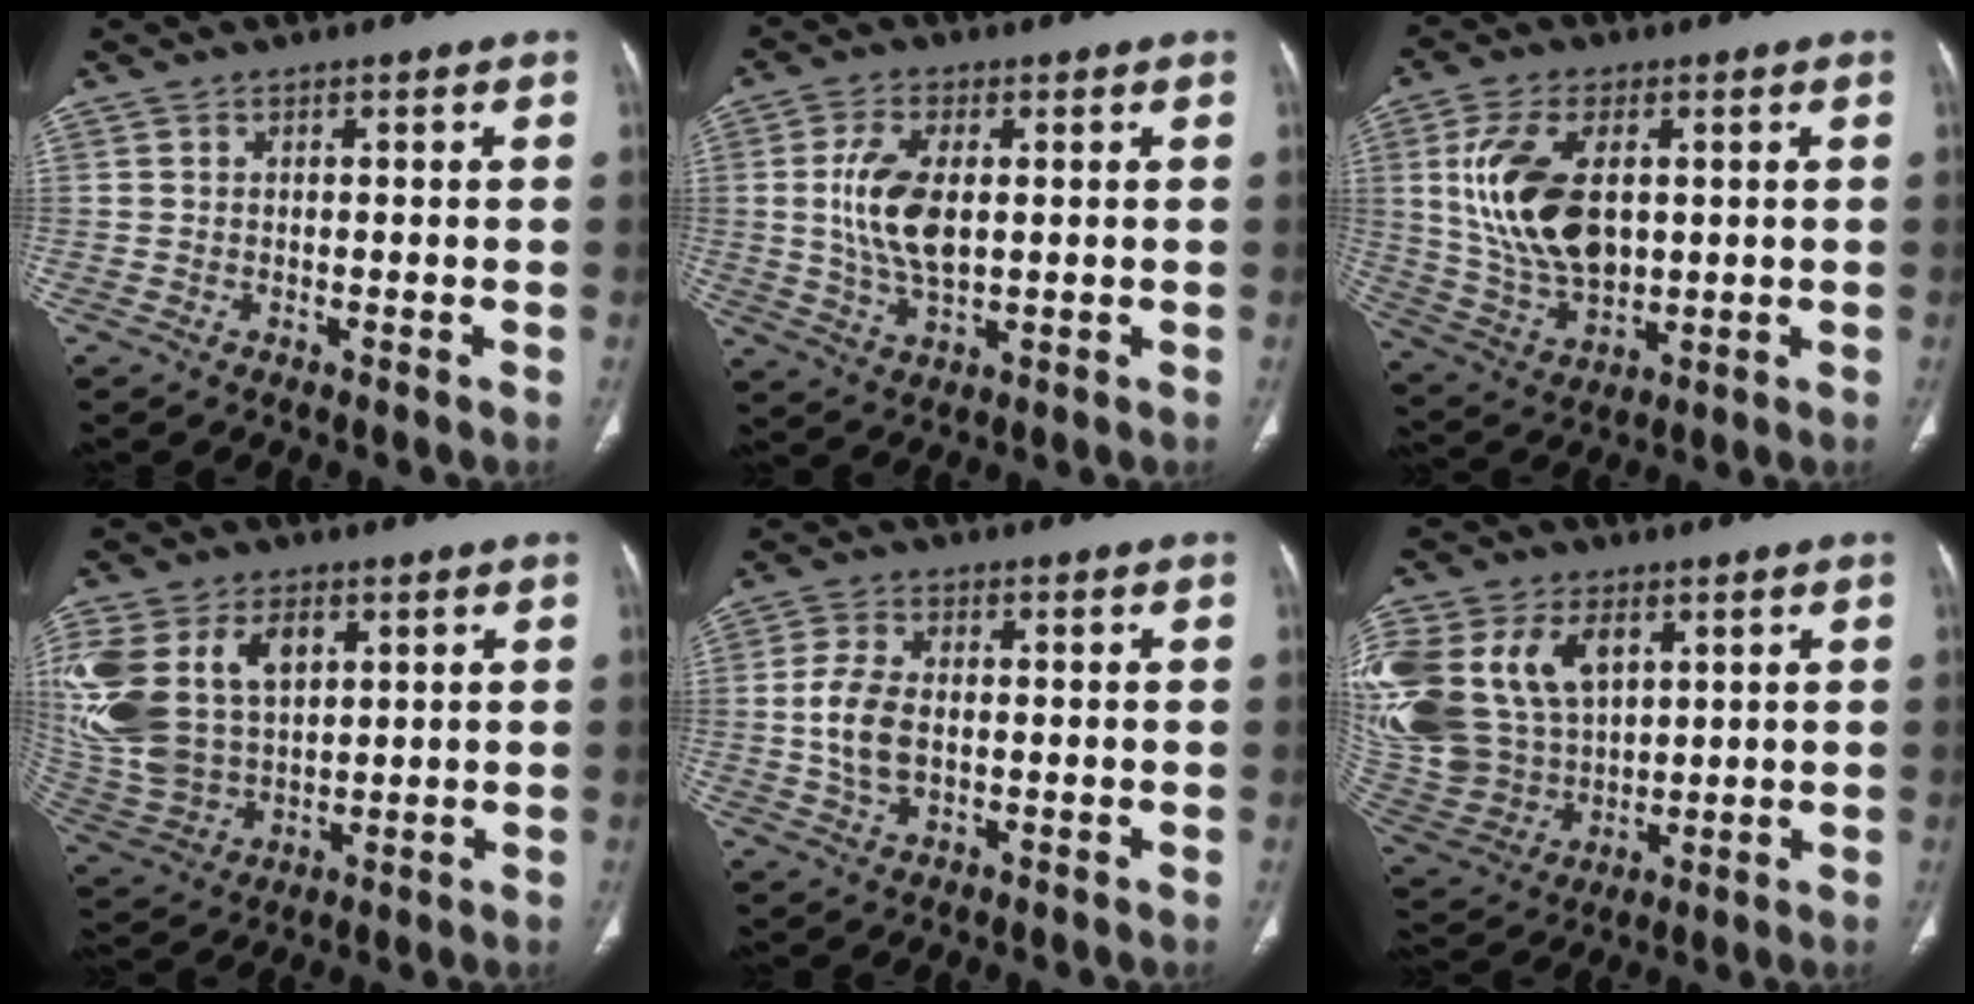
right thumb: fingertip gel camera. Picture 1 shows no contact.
{"total": 10.3, "force": [1.1, 5.3, 8.8], "torque": [-0.179, -0.006, 0.026]}
{"total": 16.4, "force": [2.8, 9.5, 13.1], "torque": [-0.250, -0.008, 0.066]}
{"total": 23.6, "force": [7.0, 15.9, 16.0], "torque": [-0.368, 0.009, 0.152]}
{"total": 7.4, "force": [-0.3, 4.4, 5.9], "torque": [-0.126, 0.002, -0.005]}
{"total": 29.6, "force": [9.1, 21.0, 18.8], "torque": [-0.450, 0.031, 0.199]}